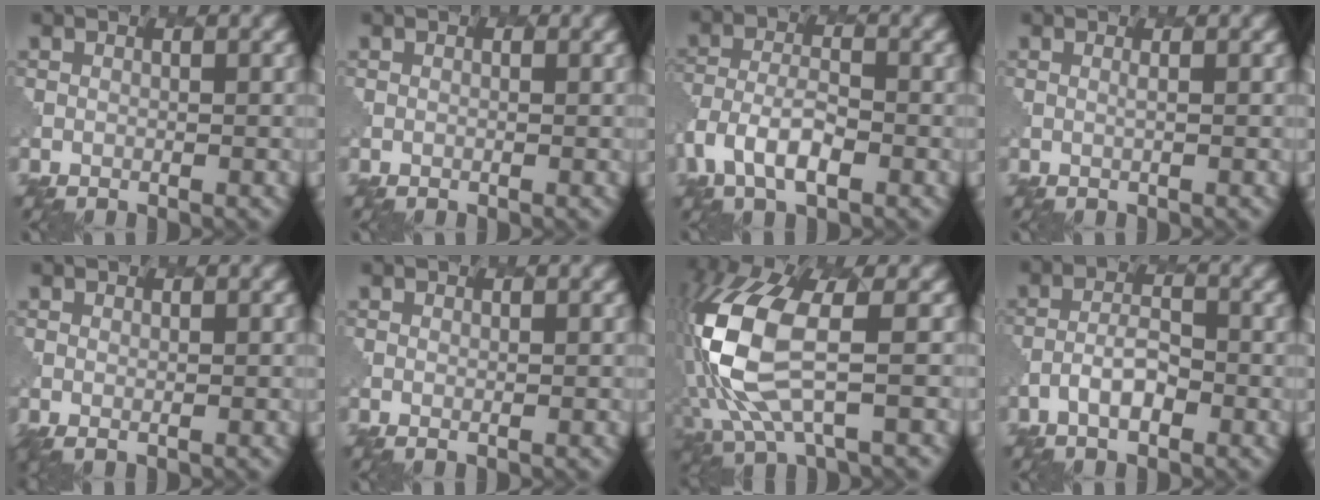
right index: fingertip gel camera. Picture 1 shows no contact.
{"total": 0.5, "force": [0.0, 0.5, 0.2], "torque": [-0.001, 0.000, 0.001]}
{"total": 4.6, "force": [-2.3, 2.6, 3.1], "torque": [-0.067, -0.004, -0.045]}
{"total": 0.5, "force": [0.3, 0.2, 0.4], "torque": [-0.006, -0.005, 0.001]}
{"total": 0.6, "force": [0.1, 0.2, 0.6], "torque": [-0.014, -0.006, 0.006]}
{"total": 0.0}
{"total": 9.2, "force": [-0.2, 3.8, 8.4], "torque": [-0.209, -0.003, -0.002]}
{"total": 2.5, "force": [-1.4, 1.1, 1.7], "torque": [-0.038, 0.004, -0.029]}